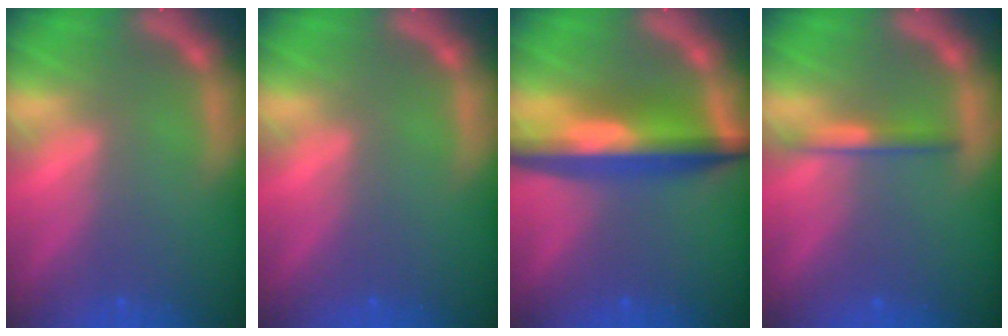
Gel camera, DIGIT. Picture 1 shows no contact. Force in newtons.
{"total": 0.0}
{"total": 8.0}
{"total": 2.0}